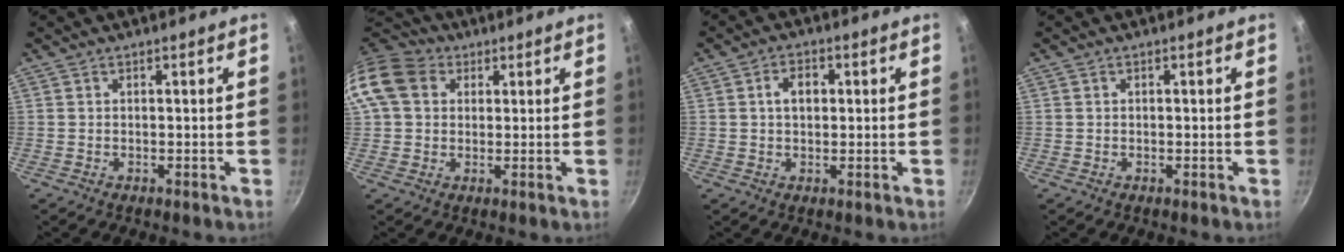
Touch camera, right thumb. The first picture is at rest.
{"total": 12.9, "force": [3.6, 10.3, 6.8], "torque": [-0.124, 0.022, 0.051]}
{"total": 1.6, "force": [0.3, 1.1, 1.1], "torque": [-0.015, 0.004, 0.004]}
{"total": 0.0}